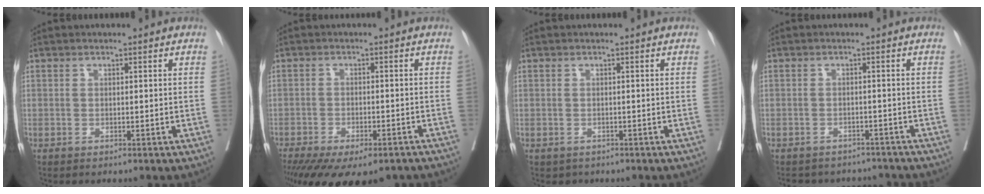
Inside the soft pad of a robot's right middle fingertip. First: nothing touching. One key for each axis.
{"total": 15.4, "fx": -11.5, "fy": 6.0, "fz": 8.3, "tx": -0.162, "ty": -0.024, "tz": -0.158}
{"total": 1.1, "fx": -0.7, "fy": 0.8, "fz": 0.1, "tx": -0.008, "ty": 0.001, "tz": -0.006}
{"total": 8.3, "fx": -7.7, "fy": 2.9, "fz": 0.2, "tx": 0.001, "ty": 0.021, "tz": -0.090}